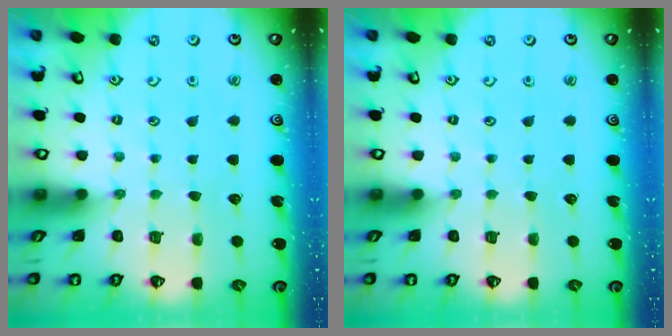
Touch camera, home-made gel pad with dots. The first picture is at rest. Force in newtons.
{"total": 0.0}